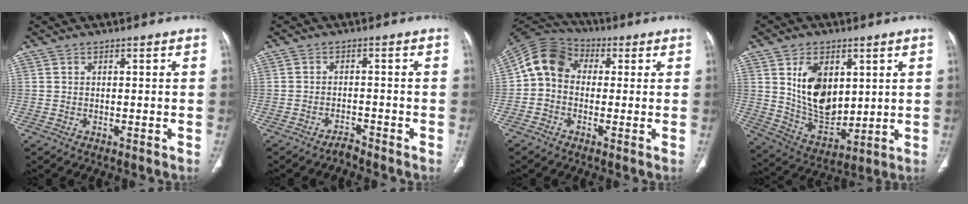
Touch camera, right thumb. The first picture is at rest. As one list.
[{"total": 1.7, "force": [-1.7, -0.1, -0.1], "torque": [0.001, 0.007, -0.029]}, {"total": 9.7, "force": [0.5, 7.9, 5.6], "torque": [-0.096, 0.032, -0.010]}, {"total": 14.1, "force": [3.9, 9.1, 10.0], "torque": [-0.135, -0.029, 0.090]}]